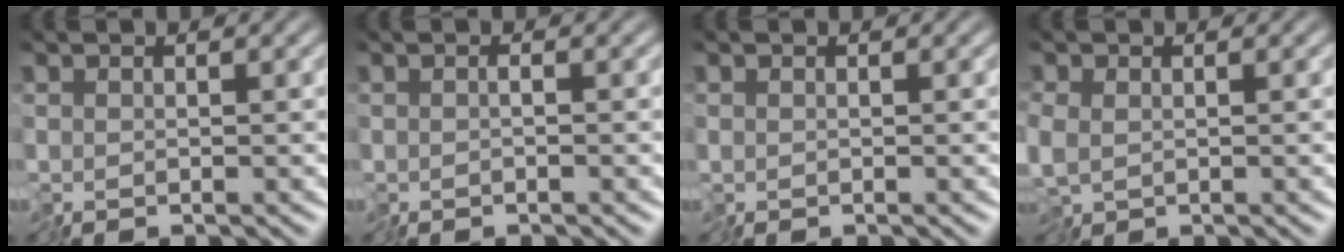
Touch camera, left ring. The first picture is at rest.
{"total": 0.9, "force": [-0.6, 0.2, 0.6], "torque": [-0.016, -0.003, -0.013]}
{"total": 0.0}
{"total": 2.5, "force": [-0.6, 1.9, 1.6], "torque": [-0.042, -0.009, -0.013]}